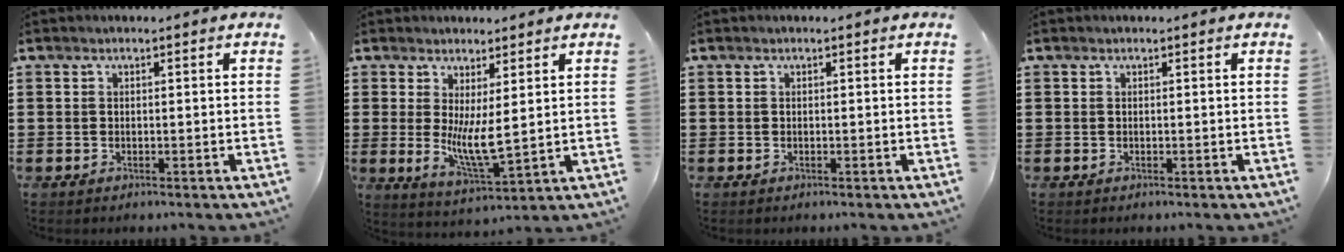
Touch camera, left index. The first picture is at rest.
{"total": 7.1, "force": [1.4, 2.0, 6.6], "torque": [-0.130, -0.020, 0.024]}
{"total": 0.0}
{"total": 0.0}